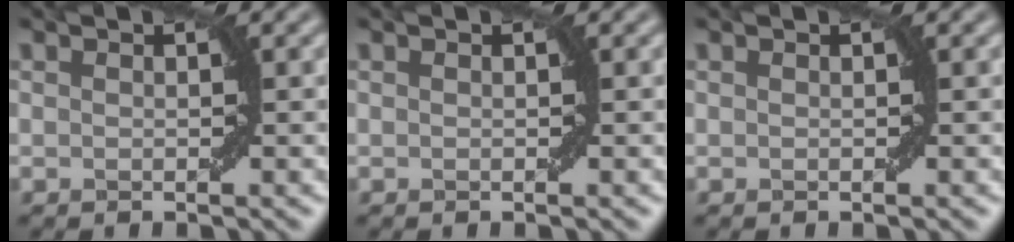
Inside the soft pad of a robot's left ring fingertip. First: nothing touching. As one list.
[{"total": 0.0}, {"total": 0.0}]